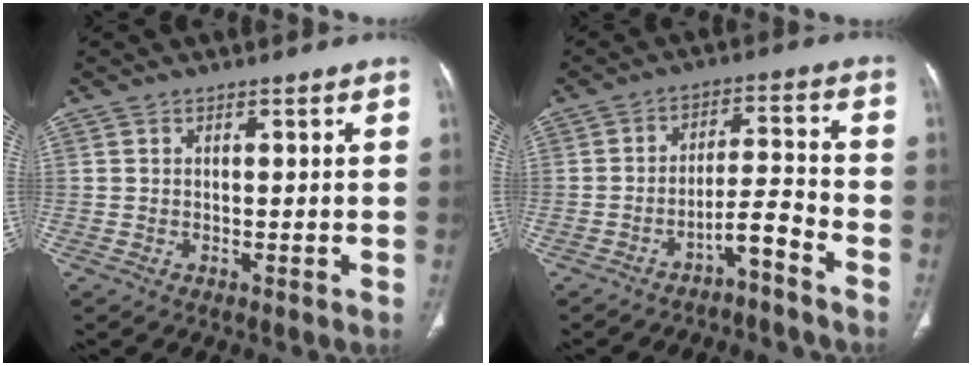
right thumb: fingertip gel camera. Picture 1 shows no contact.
{"total": 5.2, "force": [-4.2, 0.4, 3.0], "torque": [-0.054, 0.060, -0.069]}